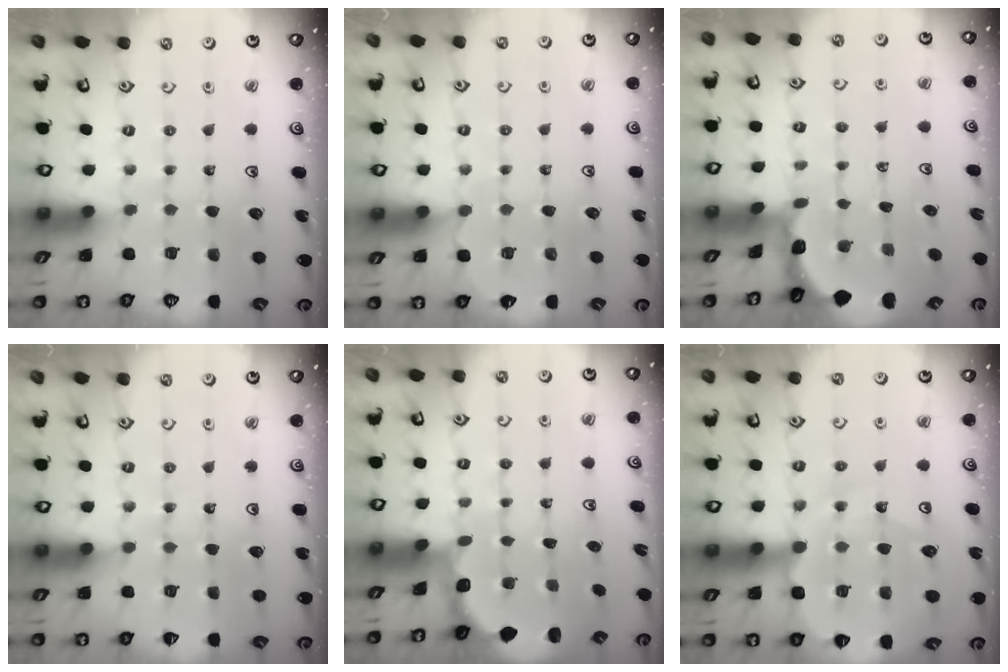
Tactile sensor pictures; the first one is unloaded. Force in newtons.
{"total": 6.9, "press": 6.6, "slide": 1.9}
{"total": 1.5, "press": 1.5, "slide": 0.1}
{"total": 3.1, "press": 3.1, "slide": 0.3}
{"total": 1.8, "press": 1.6, "slide": 0.7}
{"total": 13.6, "press": 13.2, "slide": 3.2}